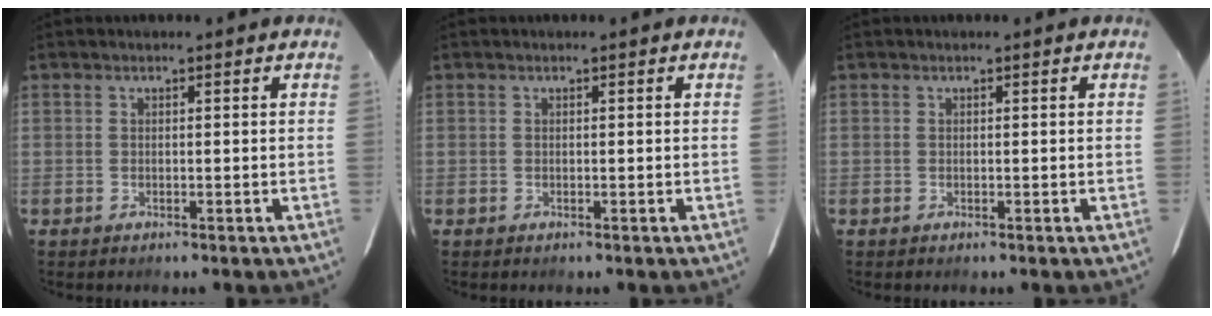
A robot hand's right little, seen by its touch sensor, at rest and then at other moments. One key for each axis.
{"total": 0.0}
{"total": 0.0}